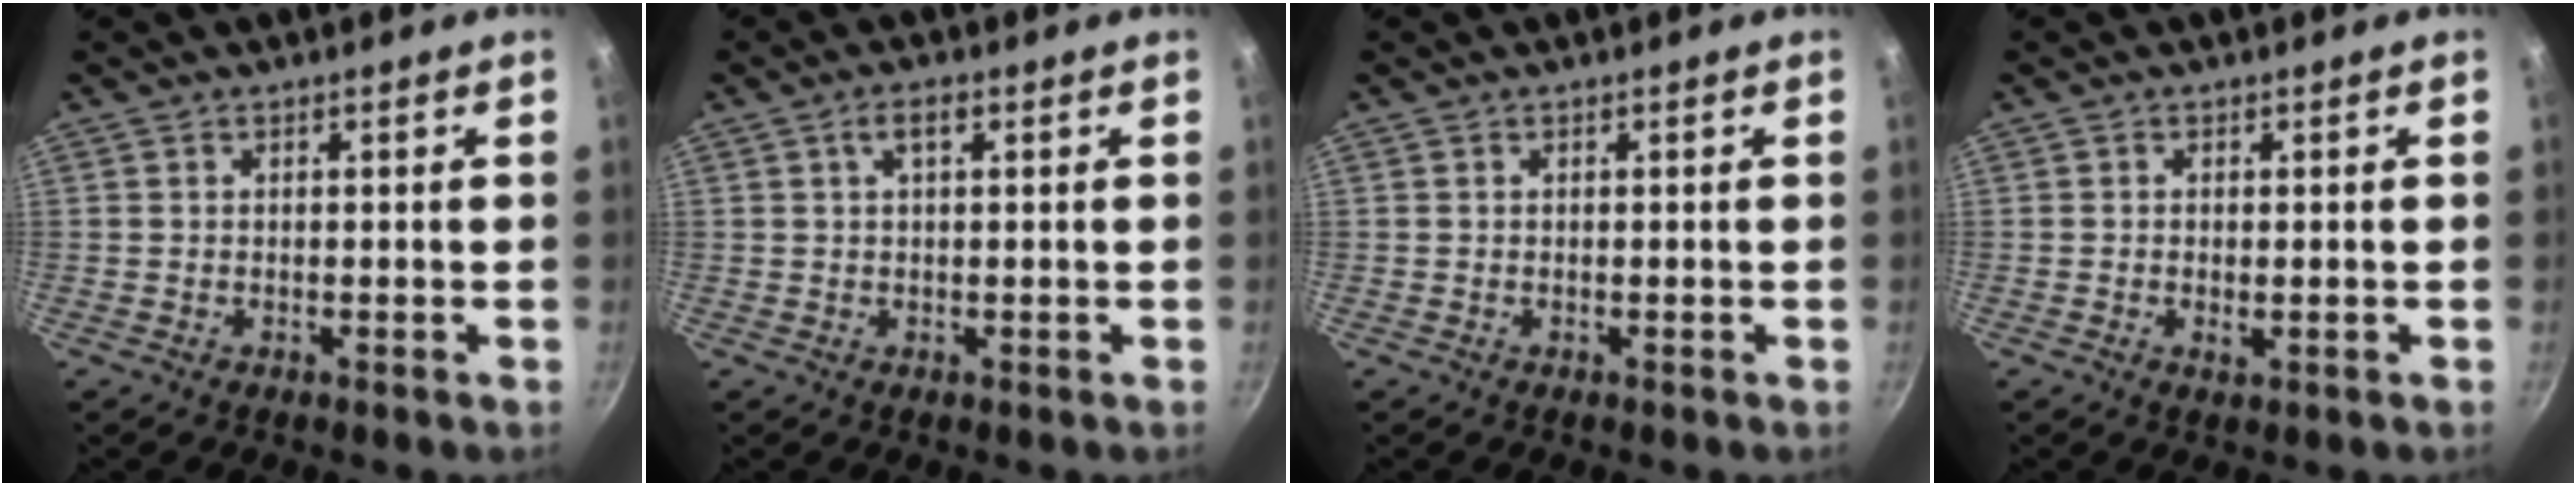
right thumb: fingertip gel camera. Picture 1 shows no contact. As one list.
[{"total": 3.0, "force": [1.2, 1.2, 2.5], "torque": [-0.045, 0.006, 0.021]}, {"total": 0.0}, {"total": 1.5, "force": [-0.2, 0.7, 1.3], "torque": [-0.022, -0.002, -0.002]}]